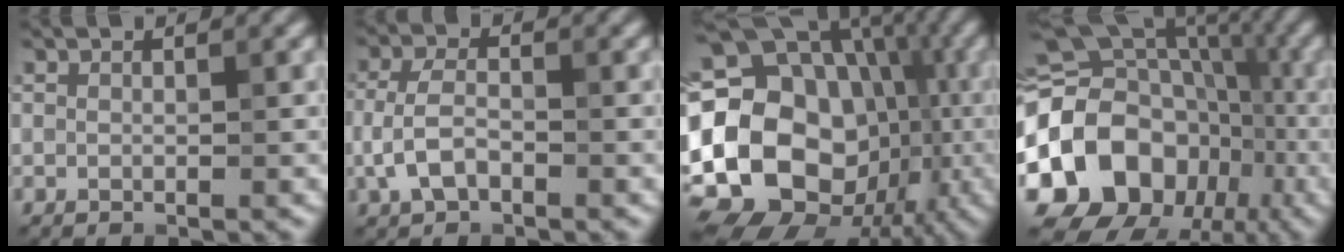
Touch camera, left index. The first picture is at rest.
{"total": 3.2, "force": [-1.1, 1.8, 2.4], "torque": [-0.054, 0.005, -0.027]}
{"total": 22.7, "force": [-3.7, 18.8, 12.2], "torque": [-0.190, 0.024, -0.101]}
{"total": 20.4, "force": [-5.0, 17.2, 9.8], "torque": [-0.181, -0.001, -0.104]}